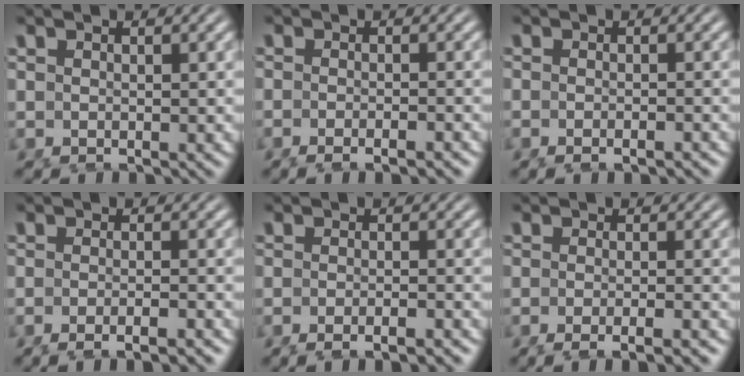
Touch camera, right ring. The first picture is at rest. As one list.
[{"total": 2.2, "force": [-1.9, 0.2, 1.1], "torque": [-0.018, -0.001, -0.032]}, {"total": 1.5, "force": [-1.3, 0.3, 0.8], "torque": [-0.013, -0.002, -0.022]}, {"total": 3.0, "force": [-2.6, 0.2, 1.6], "torque": [-0.023, -0.002, -0.044]}, {"total": 2.6, "force": [-2.3, 0.2, 1.3], "torque": [-0.017, -0.001, -0.040]}, {"total": 3.3, "force": [-2.7, 0.3, 1.8], "torque": [-0.029, -0.004, -0.043]}]